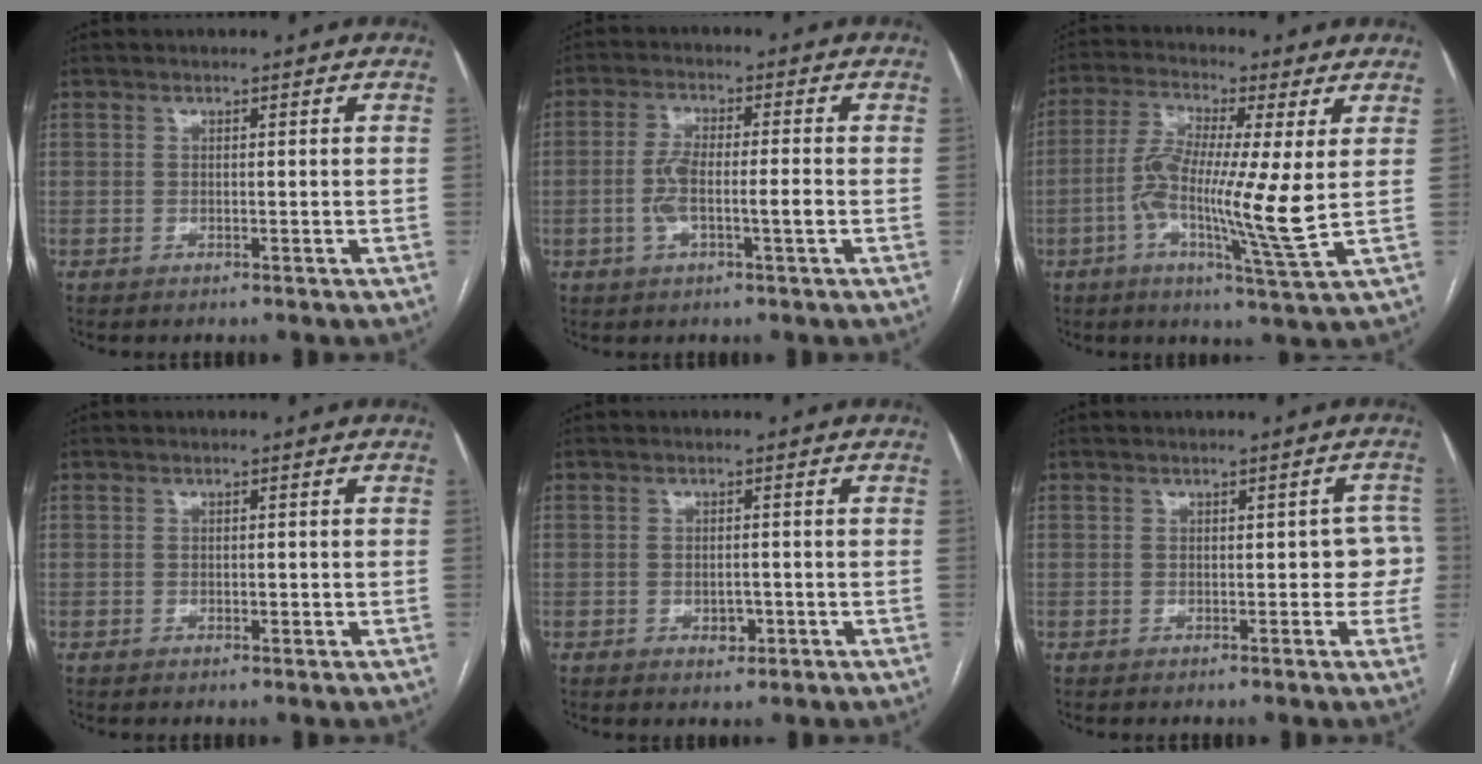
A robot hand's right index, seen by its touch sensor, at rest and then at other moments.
{"total": 5.9, "force": [-1.2, 1.3, 5.6], "torque": [-0.118, 0.013, -0.022]}
{"total": 11.7, "force": [-0.8, 0.2, 11.7], "torque": [-0.225, -0.010, -0.025]}
{"total": 1.3, "force": [-0.2, 0.7, 1.0], "torque": [-0.014, 0.000, 0.000]}
{"total": 2.4, "force": [-0.8, 1.6, 1.7], "torque": [-0.025, 0.002, -0.005]}
{"total": 3.7, "force": [-0.2, 2.2, 3.0], "torque": [-0.017, 0.029, -0.002]}